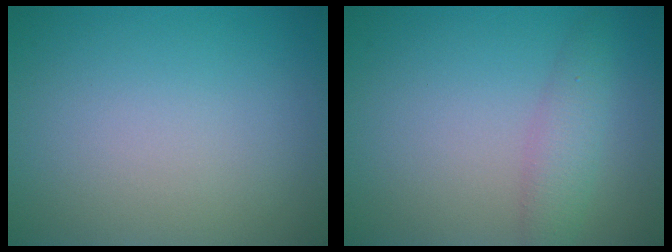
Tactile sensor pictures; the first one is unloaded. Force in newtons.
{"total": 2.5, "press": 2.5, "slide": 0.0}